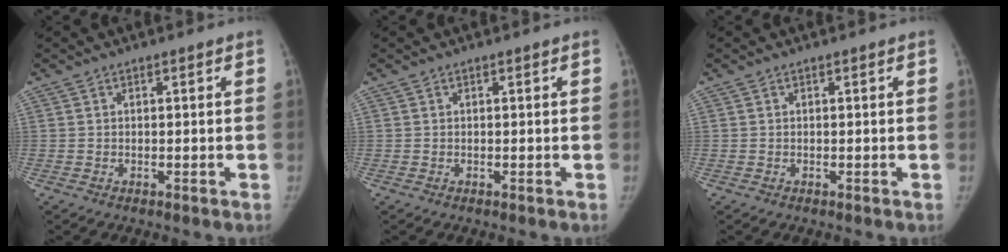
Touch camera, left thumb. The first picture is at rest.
{"total": 0.0}
{"total": 0.0}